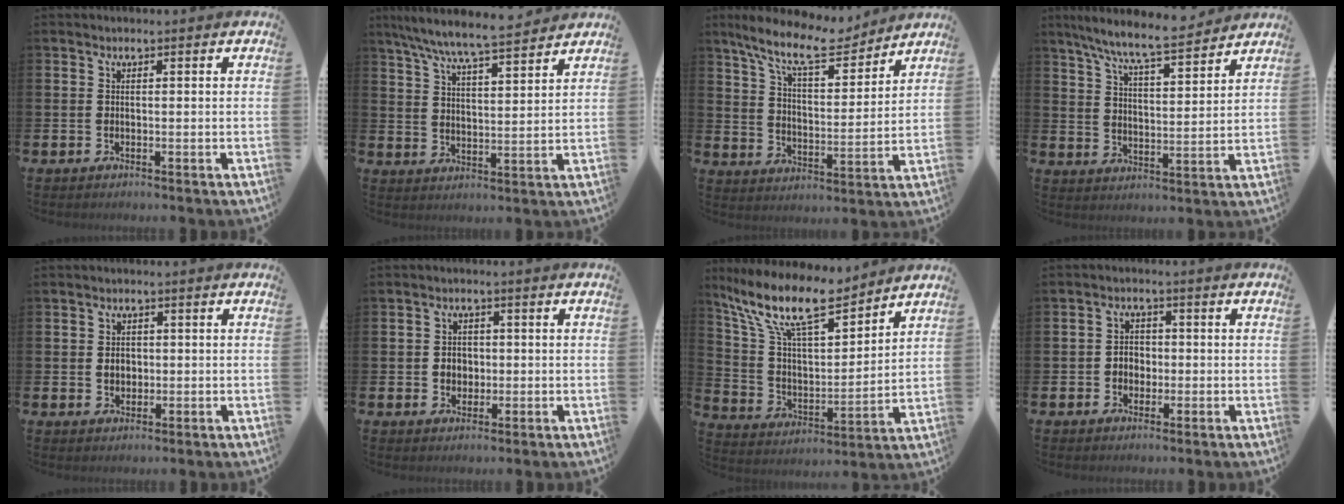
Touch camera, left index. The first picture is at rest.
{"total": 7.6, "force": [7.2, 0.3, 2.4], "torque": [-0.075, -0.045, 0.127]}
{"total": 11.3, "force": [9.8, 2.8, 4.7], "torque": [-0.116, -0.053, 0.172]}
{"total": 8.5, "force": [7.8, 0.6, 3.3], "torque": [-0.092, -0.044, 0.139]}
{"total": 2.1, "force": [0.1, 1.9, 1.0], "torque": [-0.001, 0.001, -0.006]}
{"total": 2.6, "force": [-0.1, 2.4, 0.9], "torque": [-0.013, 0.004, -0.009]}
{"total": 13.3, "force": [10.9, 3.6, 6.8], "torque": [-0.170, -0.062, 0.191]}
{"total": 2.6, "force": [-0.4, 2.3, 1.1], "torque": [-0.014, 0.004, -0.015]}